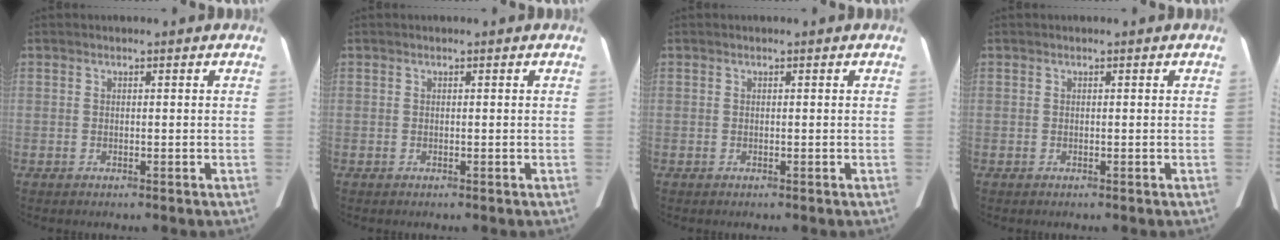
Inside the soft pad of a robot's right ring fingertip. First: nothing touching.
{"total": 0.0}
{"total": 0.0}
{"total": 0.0}